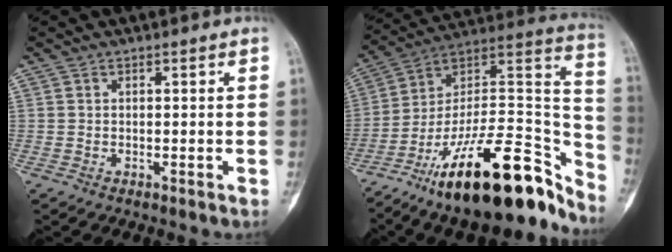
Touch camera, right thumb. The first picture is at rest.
{"total": 31.5, "force": [-20.1, 11.4, 21.5], "torque": [-0.242, 0.101, -0.321]}